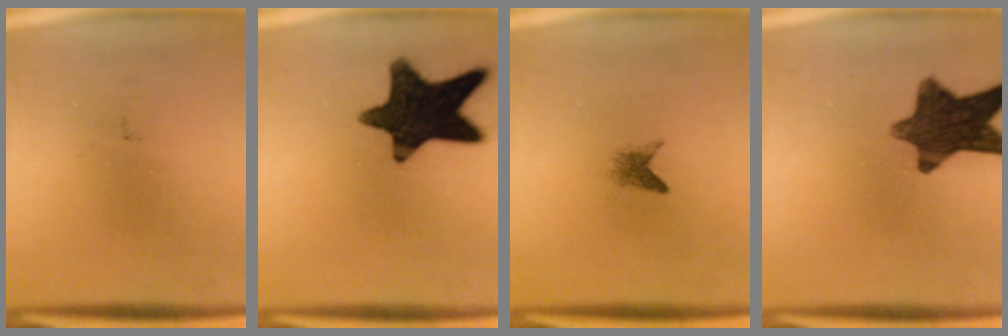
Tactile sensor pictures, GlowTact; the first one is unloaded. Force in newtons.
{"total": 16.0}
{"total": 1.5}
{"total": 11.8}